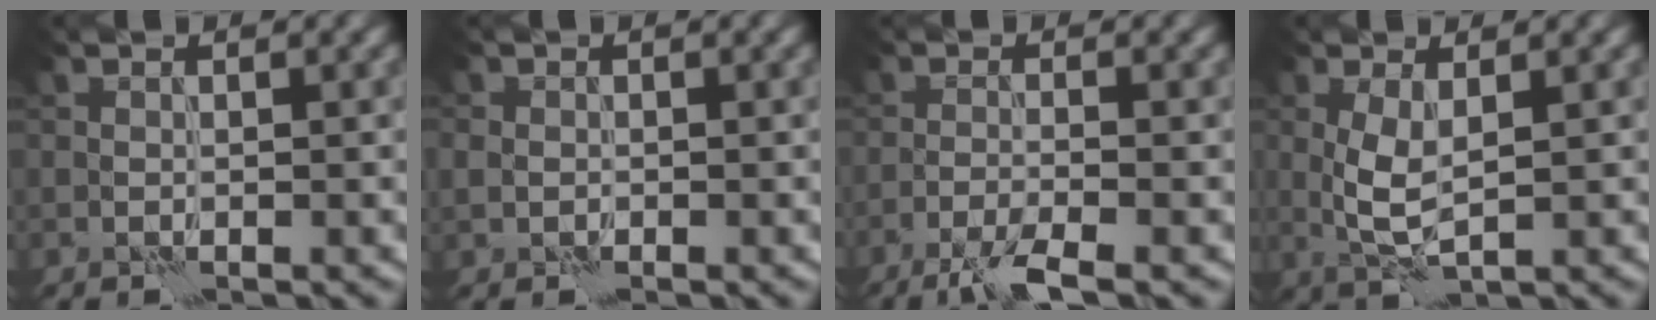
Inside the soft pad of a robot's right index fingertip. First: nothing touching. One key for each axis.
{"total": 1.3, "fx": 0.0, "fy": 1.3, "fz": 0.4, "tx": -0.008, "ty": -0.003, "tz": -0.004}
{"total": 3.4, "fx": -2.3, "fy": 0.4, "fz": 2.5, "tx": -0.046, "ty": 0.000, "tz": -0.053}
{"total": 3.2, "fx": 0.7, "fy": 1.1, "fz": 2.9, "tx": -0.068, "ty": -0.003, "tz": 0.017}